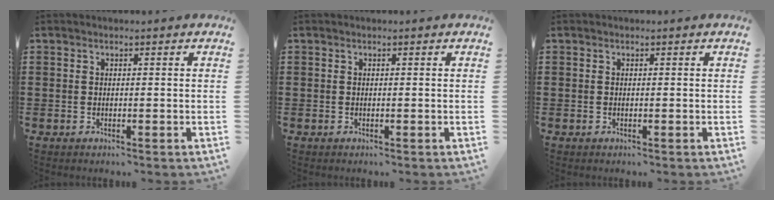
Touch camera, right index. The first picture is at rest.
{"total": 0.0}
{"total": 0.0}